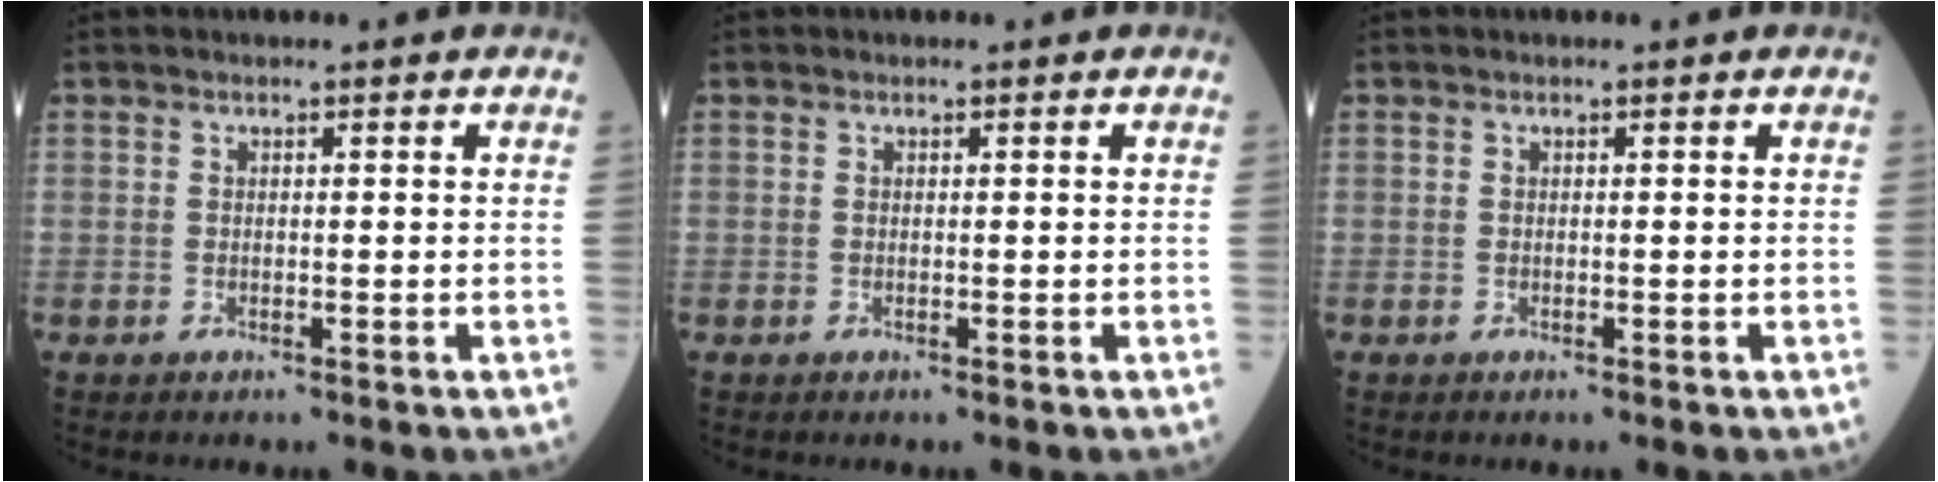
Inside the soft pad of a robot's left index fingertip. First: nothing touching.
{"total": 0.0}
{"total": 0.0}